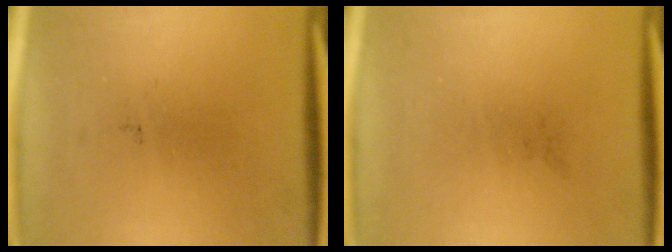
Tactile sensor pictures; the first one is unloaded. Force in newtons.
{"total": 0.0}